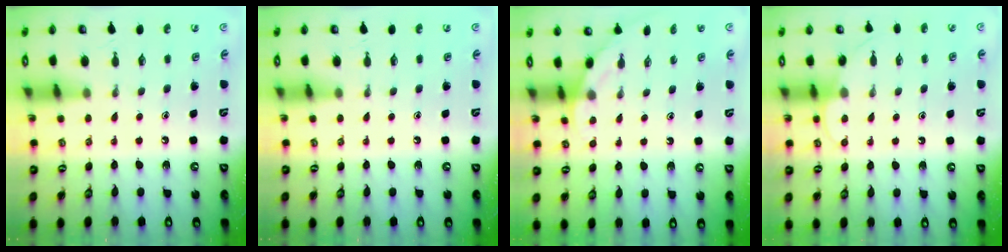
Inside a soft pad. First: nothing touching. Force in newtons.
{"total": 0.0}
{"total": 2.0, "press": 2.0, "slide": 0.0}
{"total": 5.4, "press": 5.4, "slide": 0.3}